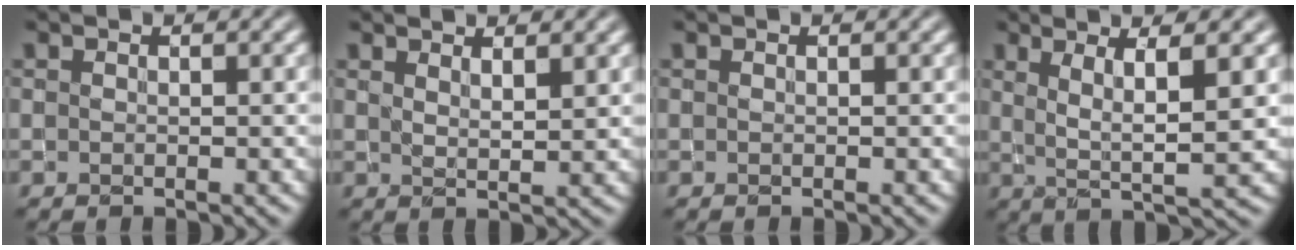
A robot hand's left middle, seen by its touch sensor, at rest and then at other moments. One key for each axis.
{"total": 2.3, "fx": 1.8, "fy": 0.5, "fz": 1.3, "tx": -0.016, "ty": -0.002, "tz": 0.030}
{"total": 0.0}
{"total": 5.4, "fx": 1.7, "fy": 1.1, "fz": 5.0, "tx": -0.088, "ty": -0.003, "tz": 0.033}